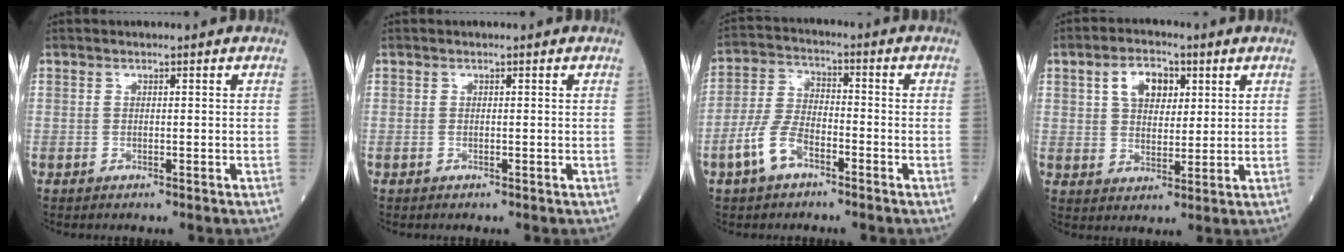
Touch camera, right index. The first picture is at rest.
{"total": 0.0}
{"total": 7.1, "force": [-3.8, 3.4, 4.9], "torque": [-0.115, 0.008, -0.079]}
{"total": 6.6, "force": [2.6, 4.1, 4.5], "torque": [-0.079, 0.015, 0.048]}